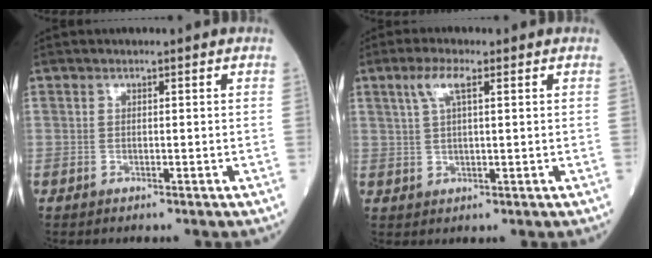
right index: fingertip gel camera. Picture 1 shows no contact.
{"total": 3.8, "force": [1.9, 0.6, 3.3], "torque": [-0.076, 0.013, 0.042]}